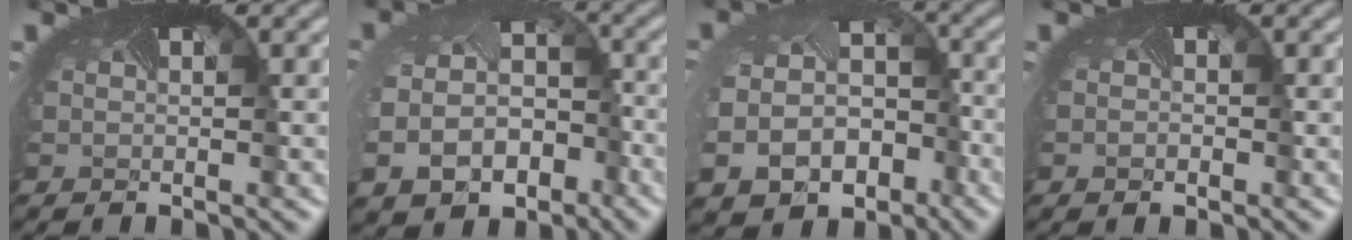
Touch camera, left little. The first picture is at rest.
{"total": 9.6, "force": [-4.3, 6.9, 5.0], "torque": [-0.094, -0.050, -0.045]}
{"total": 12.6, "force": [-5.8, 9.4, 5.9], "torque": [-0.116, -0.063, -0.065]}
{"total": 0.5, "force": [-0.4, 0.3, 0.2], "torque": [0.000, -0.003, -0.005]}